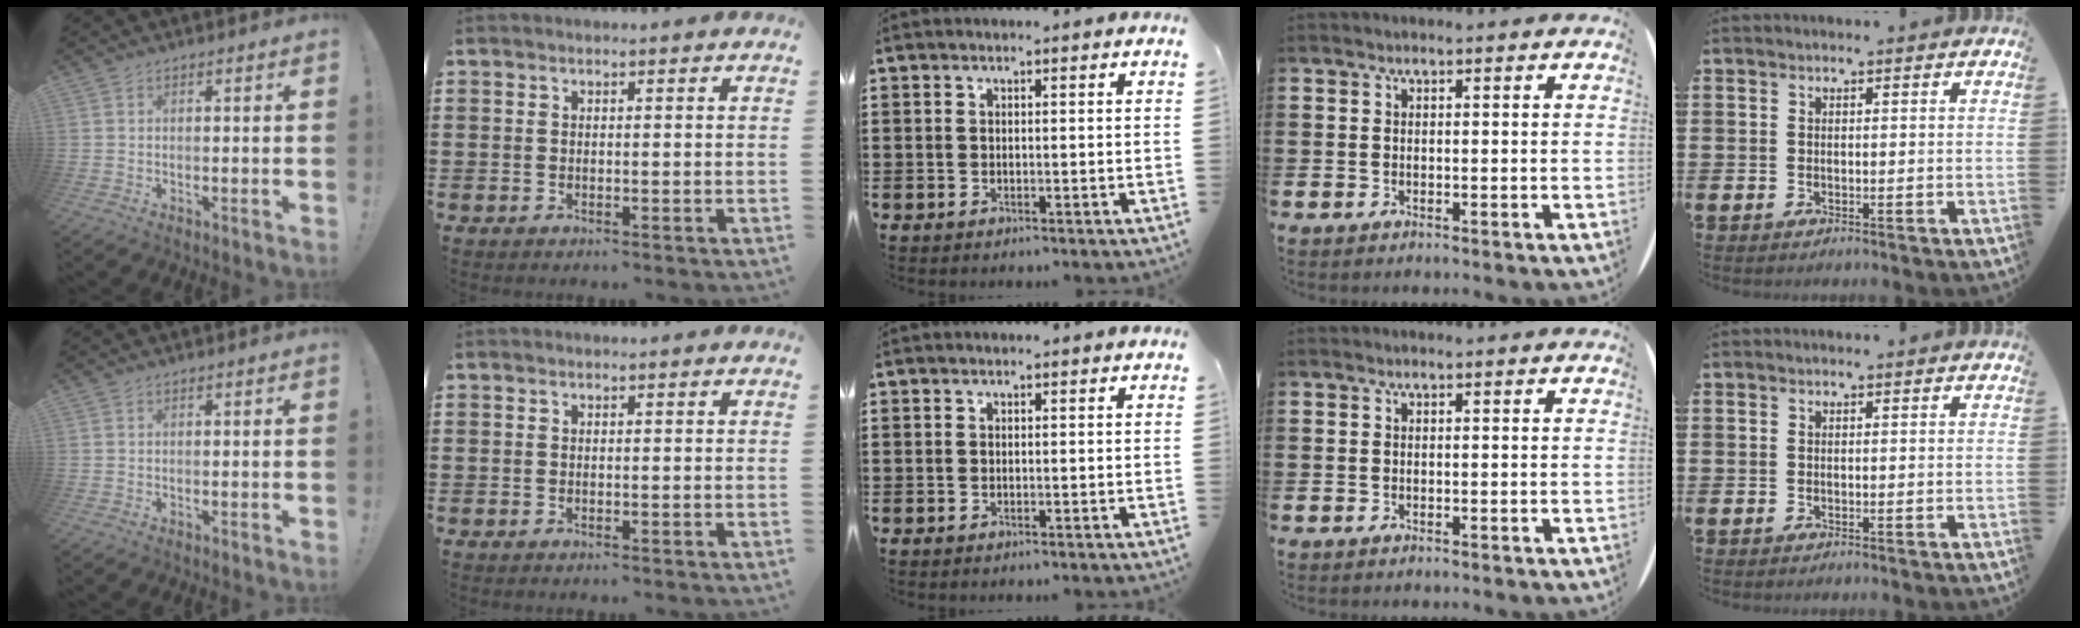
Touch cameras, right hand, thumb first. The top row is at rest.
{}